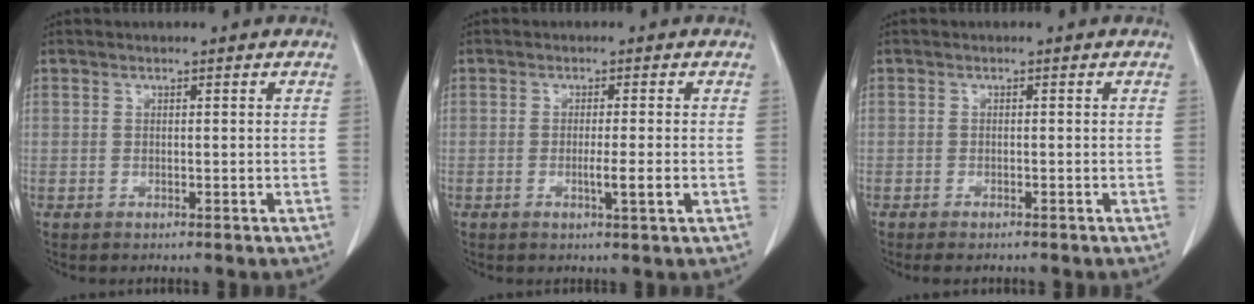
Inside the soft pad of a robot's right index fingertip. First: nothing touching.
{"total": 3.1, "force": [-0.8, -0.3, 3.0], "torque": [-0.049, -0.007, -0.013]}
{"total": 1.3, "force": [-1.1, 0.3, 0.6], "torque": [-0.010, -0.002, -0.014]}